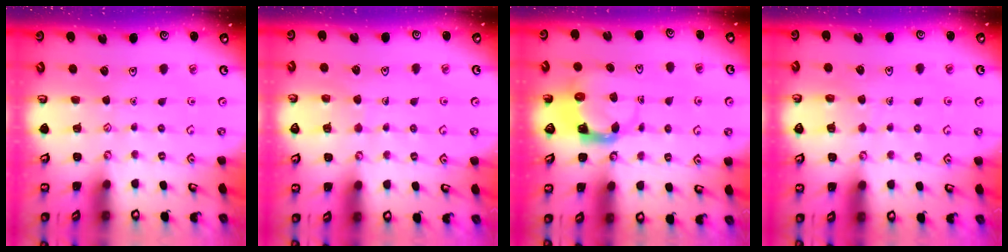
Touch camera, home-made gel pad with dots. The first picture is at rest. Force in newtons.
{"total": 6.0, "press": 6.0, "slide": 0.5}
{"total": 3.9, "press": 3.8, "slide": 0.6}
{"total": 4.3, "press": 4.3, "slide": 0.4}